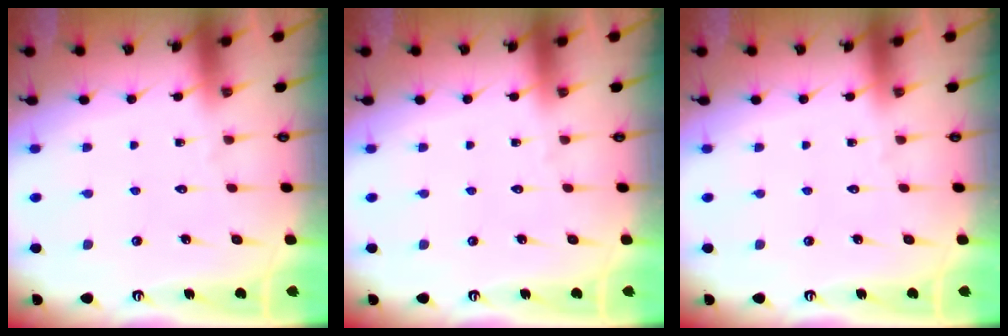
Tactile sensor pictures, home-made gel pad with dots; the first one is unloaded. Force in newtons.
{"total": 0.0}
{"total": 0.0}